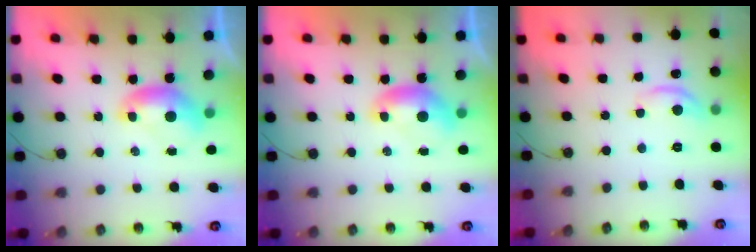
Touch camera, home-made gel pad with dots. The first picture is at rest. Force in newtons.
{"total": 0.0}
{"total": 5.5, "press": 5.5, "slide": 0.5}